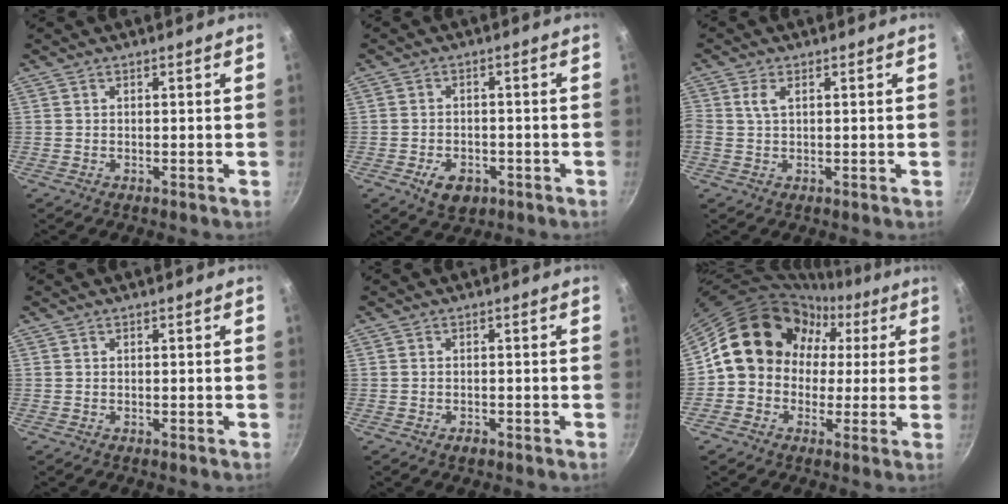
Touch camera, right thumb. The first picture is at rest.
{"total": 6.0, "force": [-2.7, 4.0, 3.6], "torque": [-0.046, 0.013, -0.035]}
{"total": 2.3, "force": [0.7, 1.2, 1.9], "torque": [-0.042, 0.003, 0.013]}
{"total": 0.0}
{"total": 1.4, "force": [-0.8, 0.9, 0.8], "torque": [-0.014, 0.005, -0.012]}
{"total": 15.2, "force": [1.8, 13.5, 6.8], "torque": [-0.063, 0.038, 0.013]}